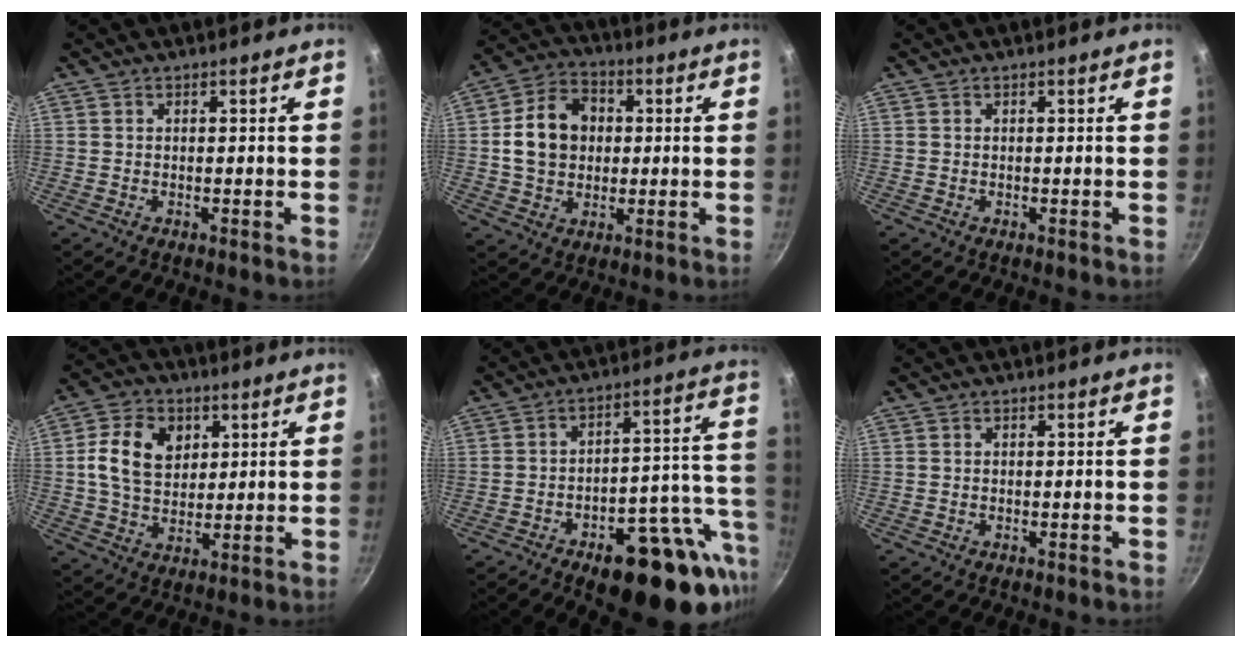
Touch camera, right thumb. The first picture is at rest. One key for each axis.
{"total": 12.1, "fx": 1.2, "fy": 9.6, "fz": 7.2, "tx": -0.102, "ty": 0.018, "tz": 0.014}
{"total": 0.0}
{"total": 11.3, "fx": 3.0, "fy": 8.4, "fz": 7.0, "tx": -0.104, "ty": 0.000, "tz": 0.048}
{"total": 22.5, "fx": -9.7, "fy": 9.9, "fz": 17.8, "tx": -0.179, "ty": 0.041, "tz": -0.129}
{"total": 0.0}